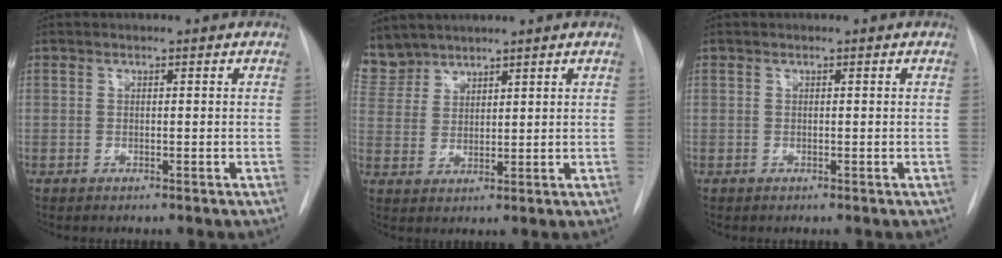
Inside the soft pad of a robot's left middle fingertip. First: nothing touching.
{"total": 6.4, "force": [5.9, 2.4, -0.1], "torque": [-0.002, 0.008, 0.129]}
{"total": 0.0}